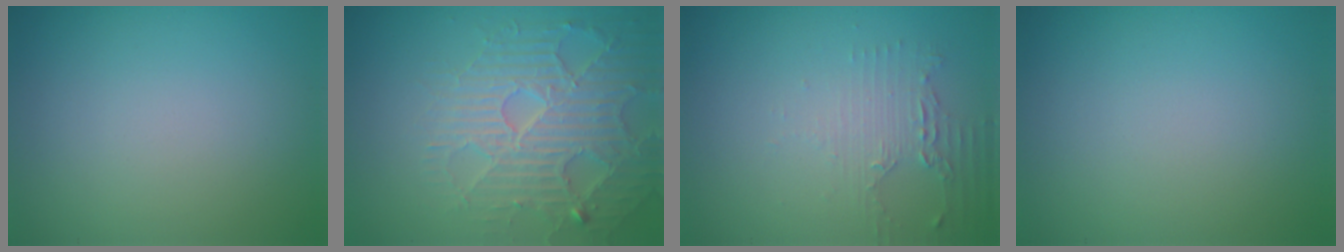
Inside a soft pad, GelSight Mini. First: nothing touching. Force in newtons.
{"total": 4.5, "press": 4.5, "slide": 0.6}
{"total": 2.2, "press": 1.8, "slide": 1.2}
{"total": 0.0}